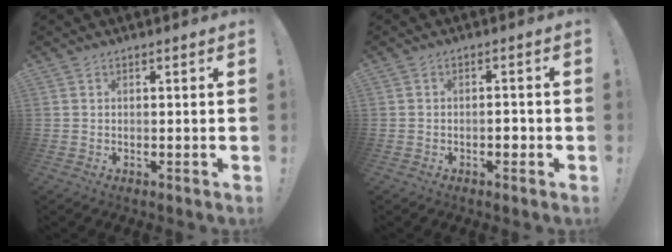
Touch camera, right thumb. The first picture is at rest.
{"total": 2.5, "force": [-1.3, 1.2, 1.7], "torque": [-0.017, 0.003, -0.025]}